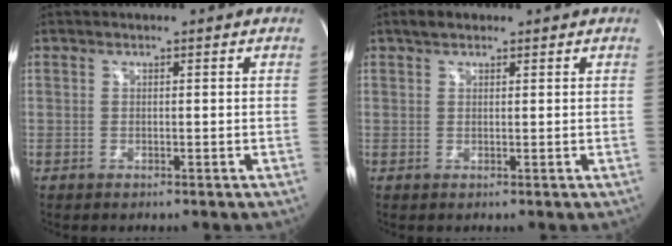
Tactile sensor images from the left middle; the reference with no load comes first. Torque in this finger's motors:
{"motor_torque": [0.19, -0.11, -0.01, 0.02]}